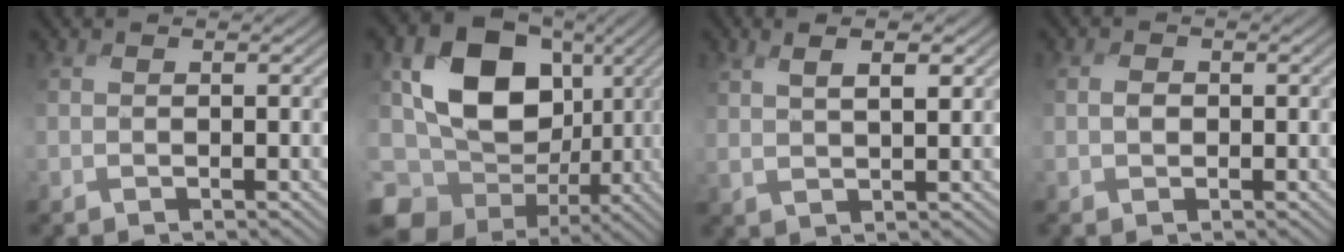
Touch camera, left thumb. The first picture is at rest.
{"total": 15.9, "force": [-3.1, 11.8, 10.2], "torque": [-0.227, -0.005, -0.078]}
{"total": 4.2, "force": [2.0, 1.1, 3.5], "torque": [-0.061, 0.001, 0.030]}
{"total": 1.3, "force": [-0.4, 1.0, 0.8], "torque": [-0.016, 0.001, -0.011]}